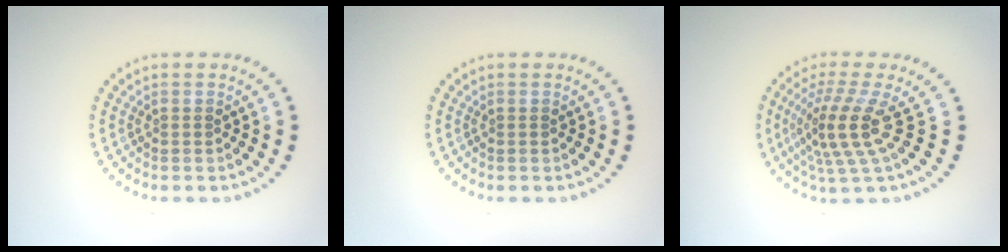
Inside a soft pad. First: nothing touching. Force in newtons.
{"total": 0.0}
{"total": 4.4, "press": 3.0, "slide": 3.2}